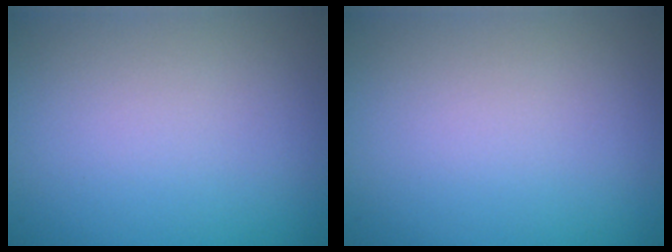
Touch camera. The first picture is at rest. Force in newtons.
{"total": 0.0}